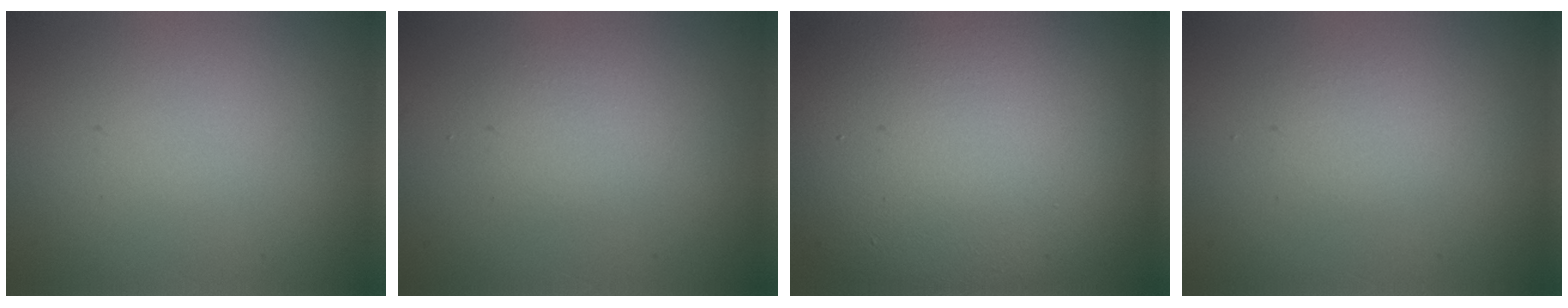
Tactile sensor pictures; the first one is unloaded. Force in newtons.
{"total": 1.7, "press": 1.7, "slide": 0.1}
{"total": 16.1, "press": 16.1, "slide": 0.6}
{"total": 1.5, "press": 1.5, "slide": 0.1}